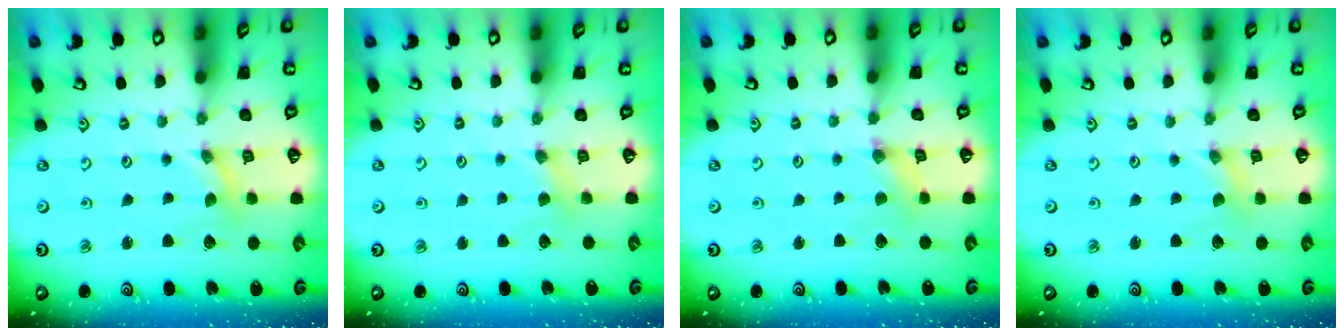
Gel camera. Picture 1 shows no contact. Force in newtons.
{"total": 2.5, "press": 2.5, "slide": 0.4}
{"total": 1.6, "press": 1.6, "slide": 0.2}
{"total": 0.0}